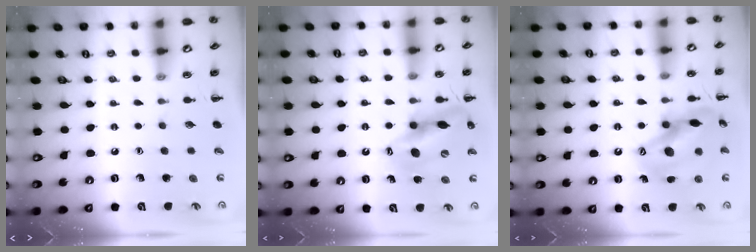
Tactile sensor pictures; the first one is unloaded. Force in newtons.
{"total": 13.6, "press": 12.9, "slide": 4.1}
{"total": 15.5, "press": 15.0, "slide": 3.9}